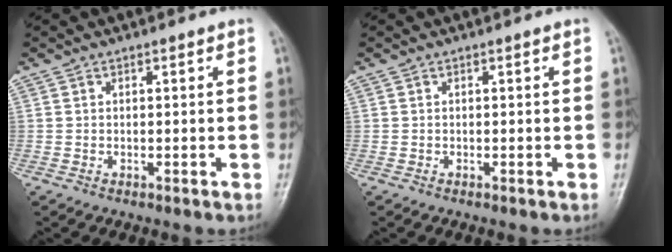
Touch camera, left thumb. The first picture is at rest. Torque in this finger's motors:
{"motor_torque": [0.01, 0.00, -0.04, -0.06, 0.00]}